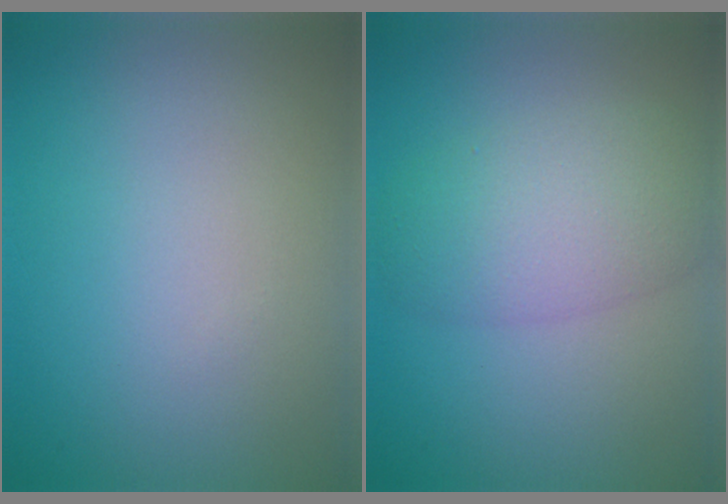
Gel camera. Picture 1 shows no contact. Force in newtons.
{"total": 5.4, "press": 5.4, "slide": 0.2}